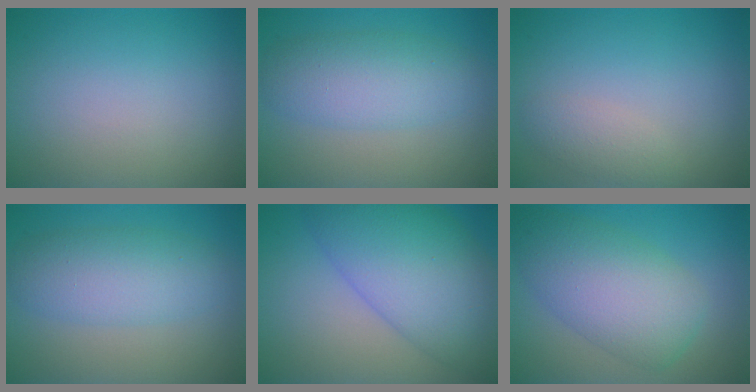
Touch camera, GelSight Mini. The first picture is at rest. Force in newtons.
{"total": 4.9, "press": 4.9, "slide": 0.2}
{"total": 1.7, "press": 1.7, "slide": 0.0}
{"total": 4.9, "press": 4.9, "slide": 0.2}
{"total": 9.9, "press": 9.9, "slide": 0.3}
{"total": 5.5, "press": 5.5, "slide": 0.4}